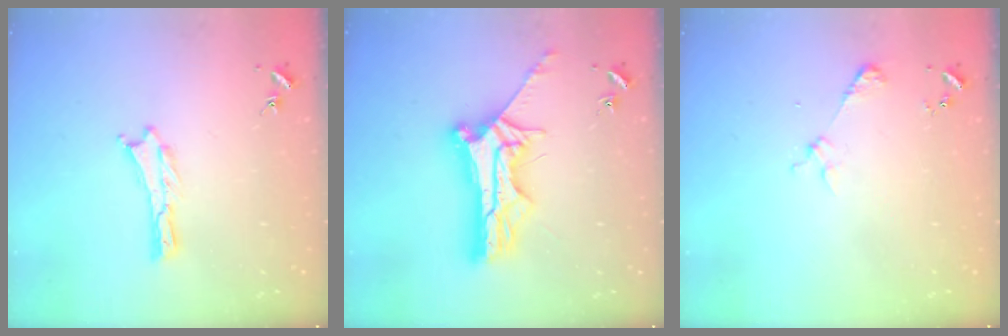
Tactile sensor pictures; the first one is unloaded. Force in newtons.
{"total": 10.8, "press": 10.8, "slide": 0.6}
{"total": 2.2, "press": 2.2, "slide": 0.2}